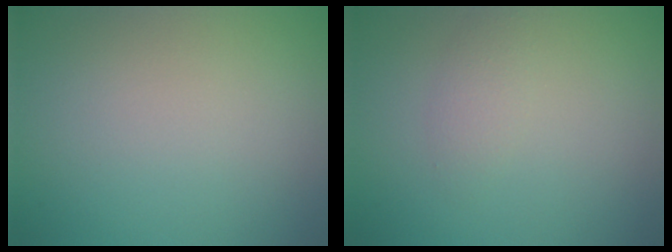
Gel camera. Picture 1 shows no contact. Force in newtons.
{"total": 1.3, "press": 1.3, "slide": 0.1}